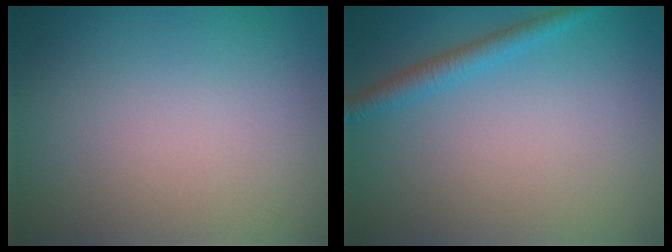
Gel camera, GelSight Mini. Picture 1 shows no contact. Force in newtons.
{"total": 1.9, "press": 1.9, "slide": 0.1}